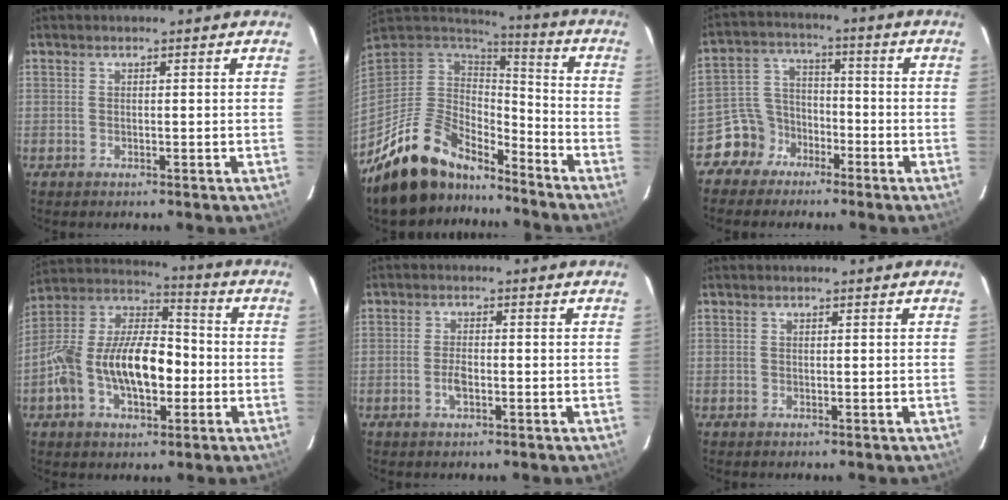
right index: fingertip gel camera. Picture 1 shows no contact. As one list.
[{"total": 18.1, "force": [-14.2, 7.9, 8.0], "torque": [-0.179, -0.008, -0.241]}, {"total": 7.7, "force": [-5.0, 5.8, 0.7], "torque": [-0.027, 0.033, -0.098]}, {"total": 18.1, "force": [-3.9, 9.6, 14.8], "torque": [-0.286, 0.014, -0.073]}, {"total": 2.9, "force": [-1.0, 1.3, 2.4], "torque": [-0.050, 0.000, -0.018]}, {"total": 0.0}]